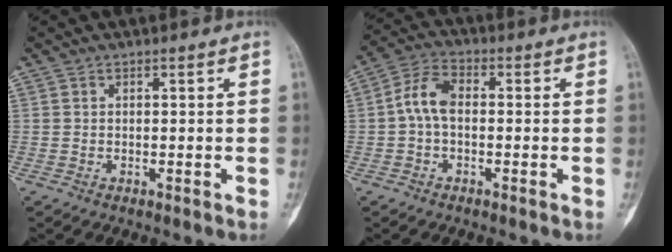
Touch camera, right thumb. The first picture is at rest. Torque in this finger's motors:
{"motor_torque": [0.03, 0.03, 0.20, -0.20, 0.04]}